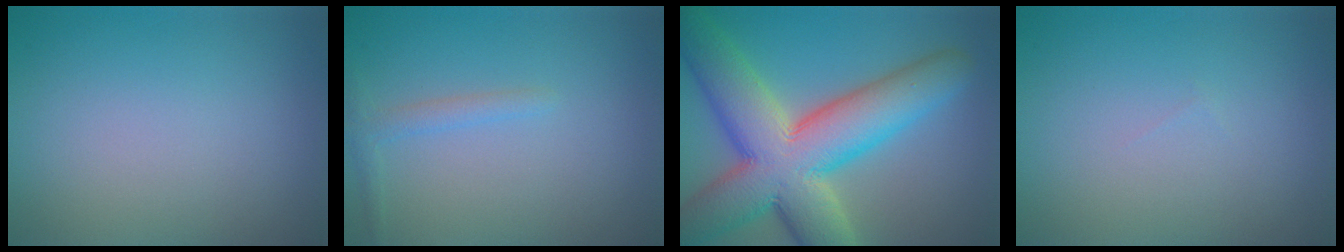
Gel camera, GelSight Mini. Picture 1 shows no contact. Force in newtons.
{"total": 1.3, "press": 1.3, "slide": 0.1}
{"total": 13.2, "press": 13.1, "slide": 0.8}
{"total": 0.0}